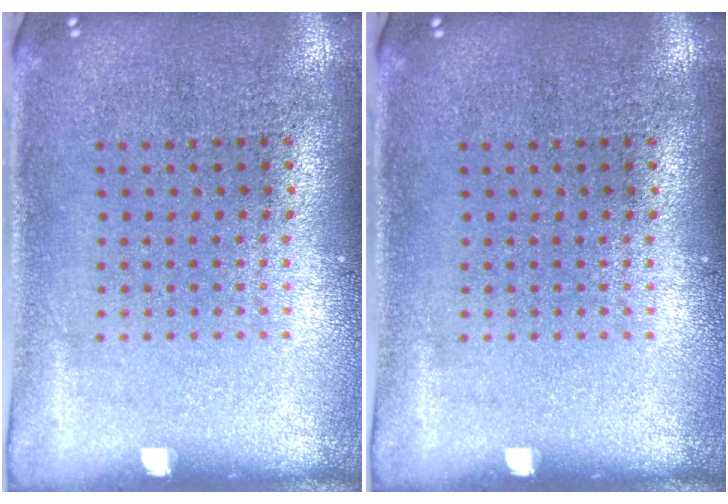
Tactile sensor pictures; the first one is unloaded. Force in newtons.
{"total": 0.0}